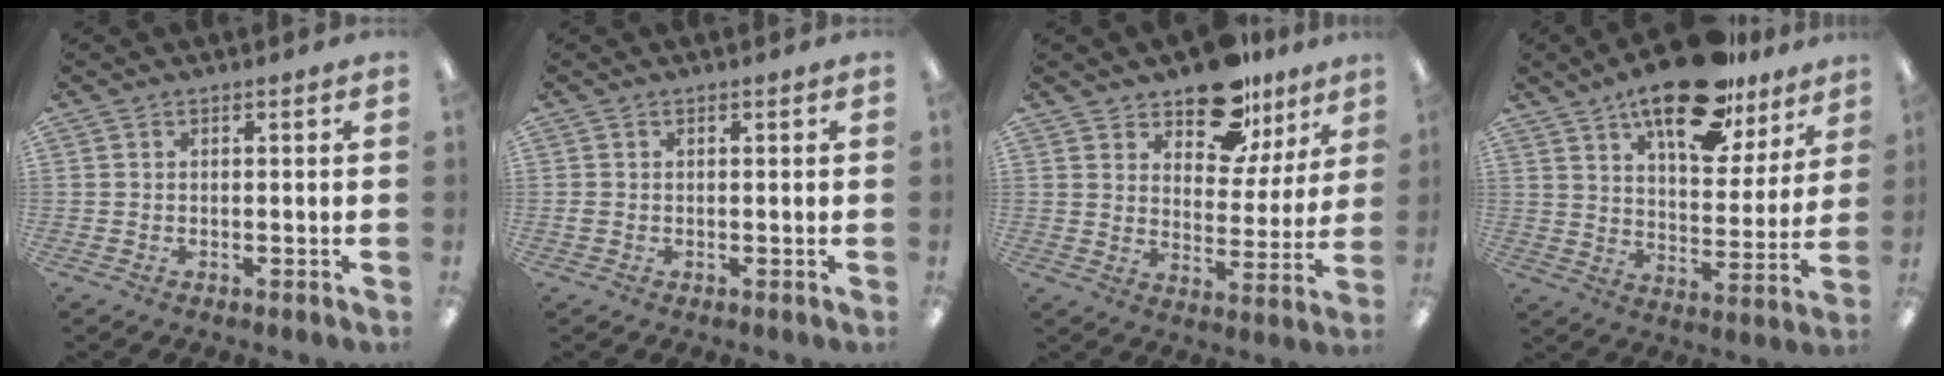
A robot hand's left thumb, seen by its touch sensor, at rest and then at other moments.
{"total": 0.8, "force": [0.0, 0.6, 0.5], "torque": [-0.010, 0.003, -0.002]}
{"total": 14.1, "force": [10.7, 7.2, 5.6], "torque": [-0.079, -0.068, 0.195]}
{"total": 20.5, "force": [14.3, 8.4, 12.0], "torque": [-0.182, -0.075, 0.238]}